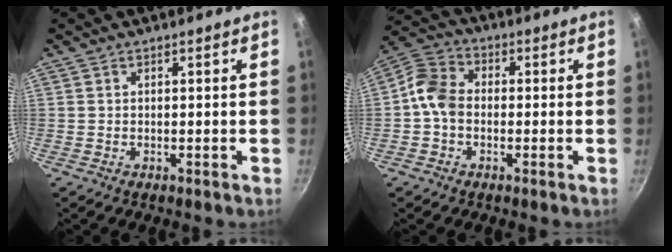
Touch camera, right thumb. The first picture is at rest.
{"total": 7.5, "force": [-1.0, 5.8, 4.6], "torque": [-0.074, 0.025, -0.040]}